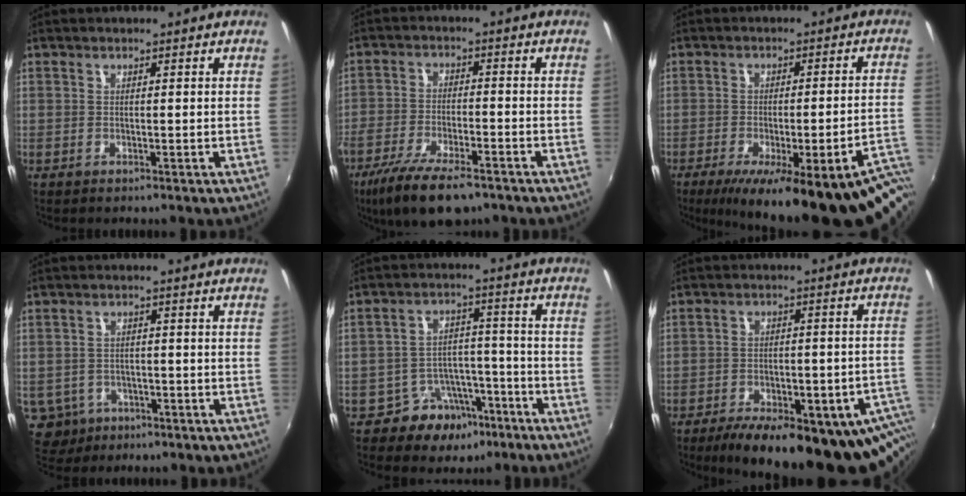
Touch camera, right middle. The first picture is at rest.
{"total": 12.6, "force": [-9.0, 3.8, 8.0], "torque": [-0.180, -0.035, -0.162]}
{"total": 26.2, "force": [-18.2, 5.9, 18.0], "torque": [-0.238, -0.035, -0.234]}
{"total": 8.5, "force": [-3.7, 7.1, 2.8], "torque": [-0.088, -0.007, -0.041]}
{"total": 9.4, "force": [-6.5, 6.4, 2.6], "torque": [-0.053, 0.026, -0.085]}
{"total": 26.0, "force": [-19.2, 8.5, 15.3], "torque": [-0.213, -0.030, -0.247]}